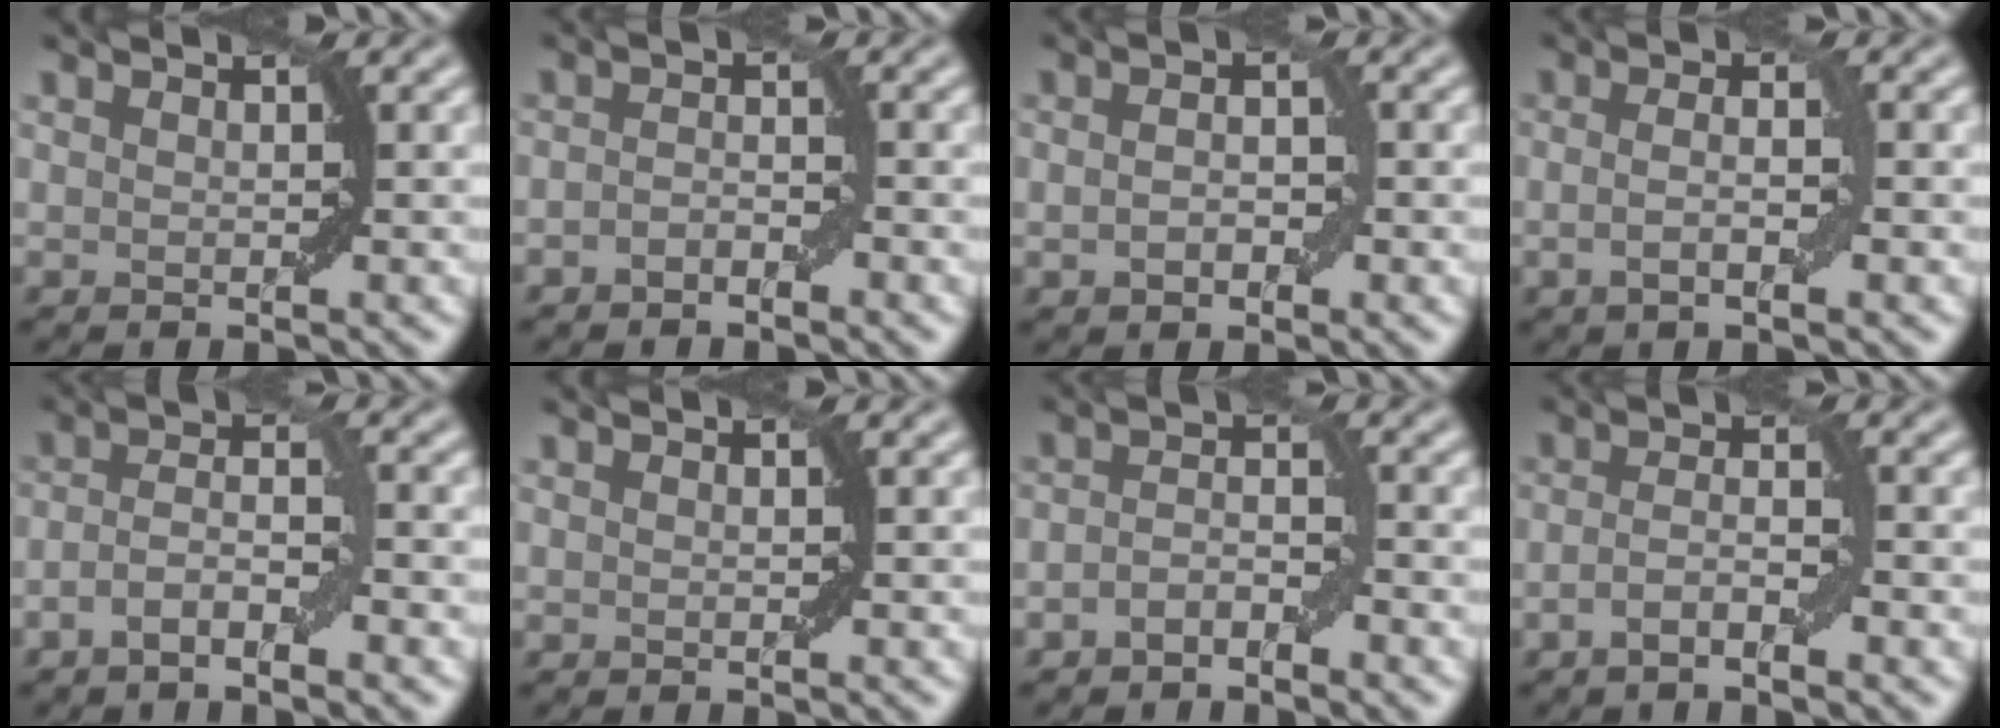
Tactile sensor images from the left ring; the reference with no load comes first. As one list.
[{"total": 1.3, "force": [-1.0, 0.5, 0.7], "torque": [-0.014, 0.004, -0.020]}, {"total": 2.2, "force": [-0.3, 1.2, 1.9], "torque": [-0.033, 0.001, -0.005]}, {"total": 2.6, "force": [-0.5, 0.6, 2.5], "torque": [-0.044, -0.003, -0.010]}, {"total": 3.2, "force": [-1.7, 0.8, 2.6], "torque": [-0.051, 0.006, -0.036]}, {"total": 0.0}, {"total": 1.8, "force": [-1.2, 0.7, 1.1], "torque": [-0.021, 0.008, -0.027]}, {"total": 2.6, "force": [-1.2, 0.5, 2.2], "torque": [-0.041, 0.006, -0.027]}]